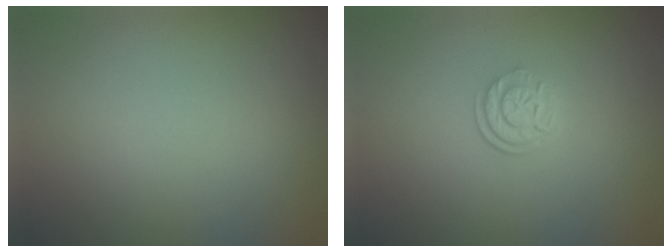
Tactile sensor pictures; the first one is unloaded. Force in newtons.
{"total": 2.5, "press": 1.8, "slide": 1.8}